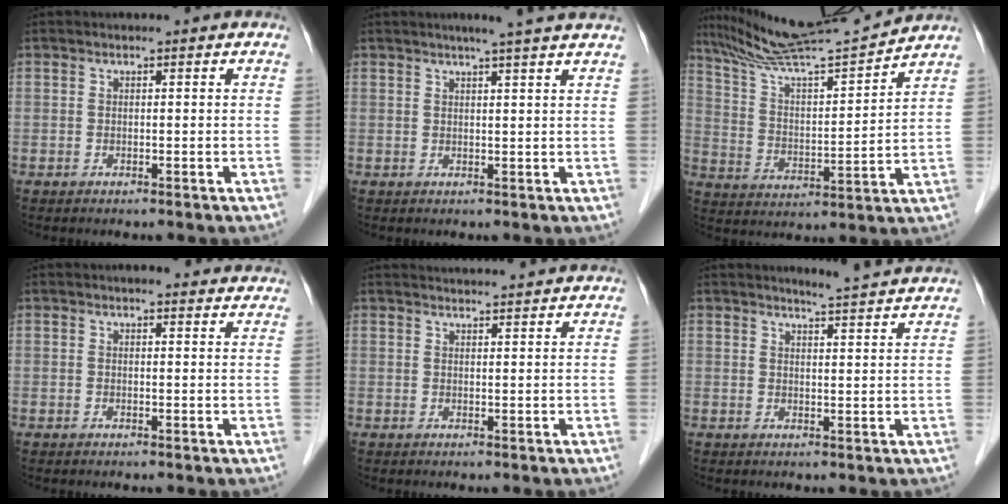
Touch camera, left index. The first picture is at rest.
{"total": 6.4, "force": [5.3, -0.8, 3.6], "torque": [-0.050, 0.013, 0.060]}
{"total": 15.2, "force": [14.2, -1.4, 5.0], "torque": [-0.100, -0.006, 0.245]}
{"total": 7.1, "force": [6.6, 1.3, 2.3], "torque": [-0.017, 0.009, 0.062]}
{"total": 7.0, "force": [6.8, -0.2, 1.6], "torque": [-0.023, 0.024, 0.080]}
{"total": 6.5, "force": [6.1, -0.9, 1.8], "torque": [-0.037, 0.001, 0.070]}